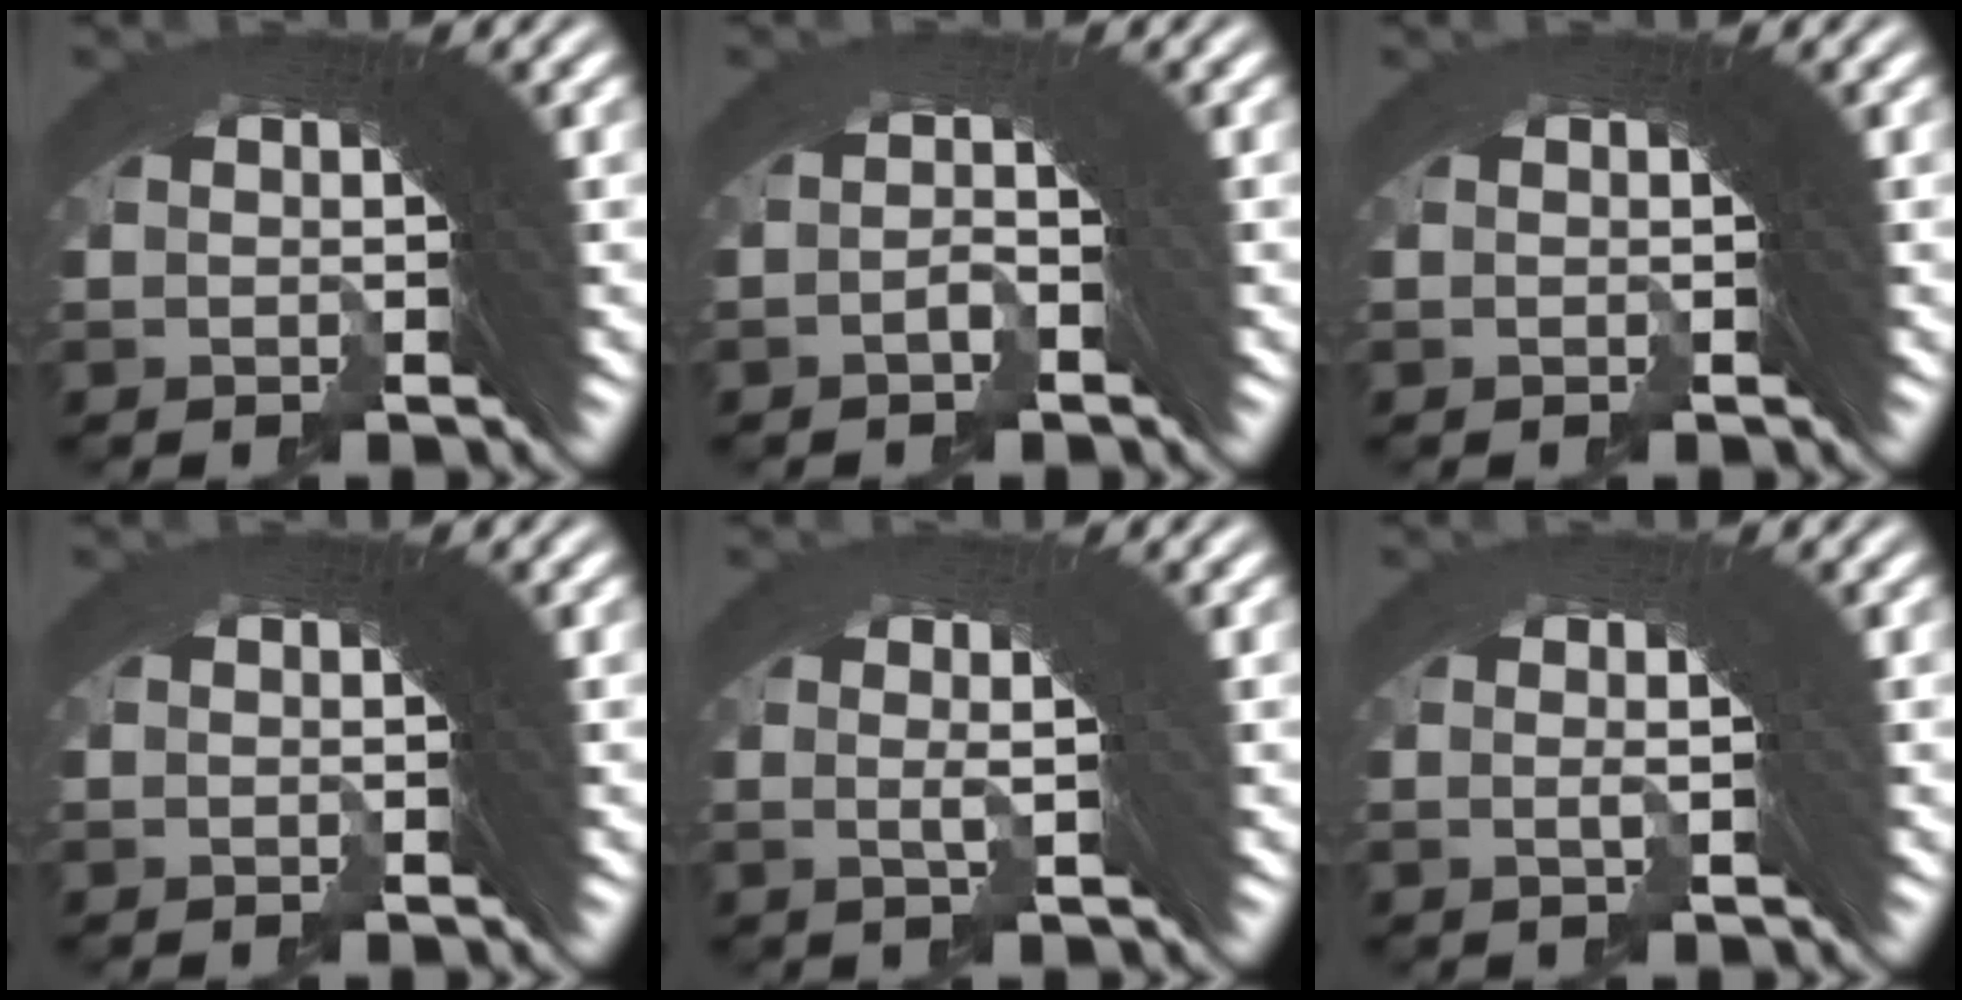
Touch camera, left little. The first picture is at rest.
{"total": 1.4, "force": [-1.2, -0.4, -0.5], "torque": [0.022, -0.001, -0.016]}
{"total": 0.0}
{"total": 0.0}
{"total": 3.1, "force": [1.9, 0.6, 2.4], "torque": [-0.023, 0.023, 0.019]}
{"total": 1.8, "force": [0.6, 0.6, 1.6], "torque": [-0.014, 0.013, 0.002]}